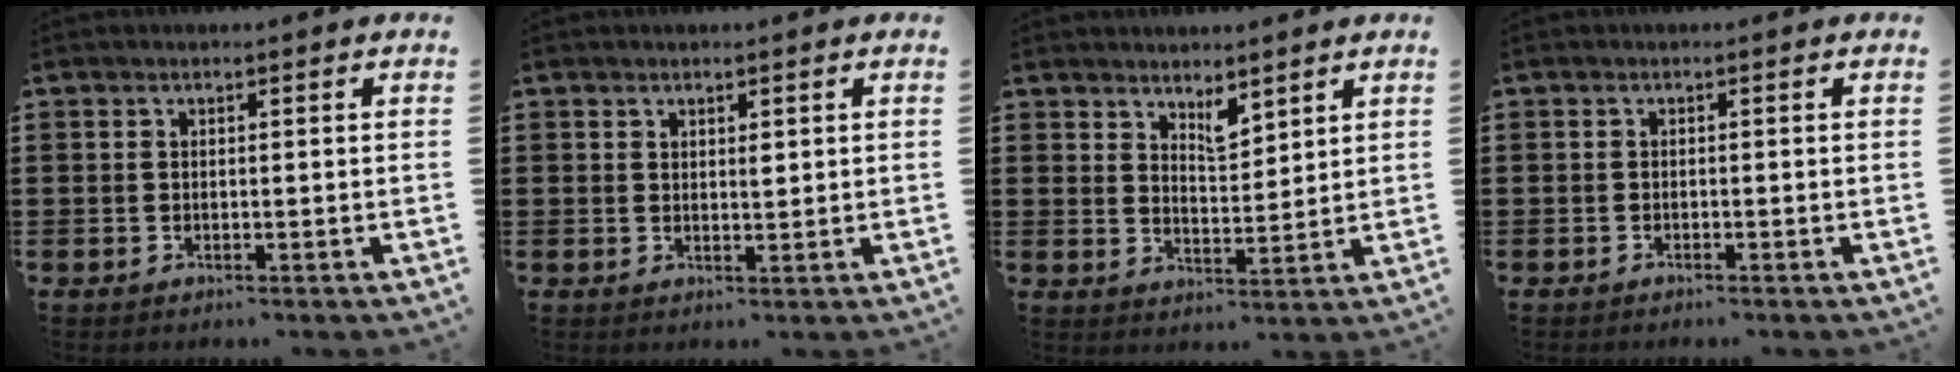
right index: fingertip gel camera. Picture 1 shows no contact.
{"total": 1.3, "force": [0.8, 0.7, 0.8], "torque": [-0.008, 0.001, 0.013]}
{"total": 3.8, "force": [3.4, 1.2, 1.3], "torque": [-0.025, -0.006, 0.061]}
{"total": 0.6, "force": [-0.6, 0.0, 0.1], "torque": [-0.003, -0.003, -0.011]}